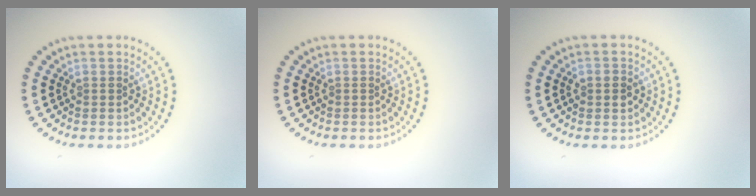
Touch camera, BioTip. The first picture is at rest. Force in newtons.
{"total": 0.0}
{"total": 1.4, "press": 1.4, "slide": 0.3}